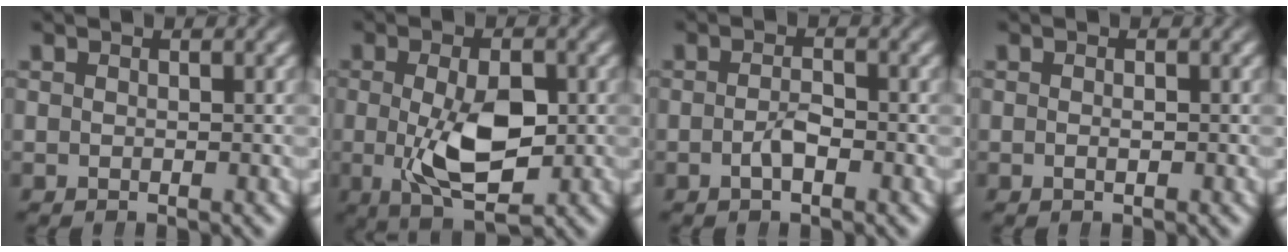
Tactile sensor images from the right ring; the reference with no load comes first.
{"total": 7.6, "force": [-1.1, 3.7, 6.5], "torque": [-0.122, -0.021, -0.011]}
{"total": 1.8, "force": [-1.1, 0.6, 1.3], "torque": [-0.023, -0.002, -0.021]}
{"total": 0.7, "force": [-0.3, 0.4, 0.5], "torque": [-0.011, 0.000, -0.007]}